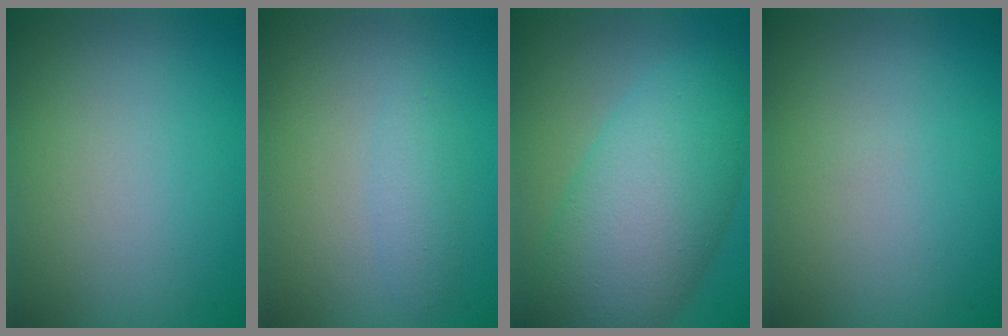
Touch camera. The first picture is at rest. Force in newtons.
{"total": 1.4, "press": 1.4, "slide": 0.1}
{"total": 10.0, "press": 10.0, "slide": 0.2}
{"total": 0.0}